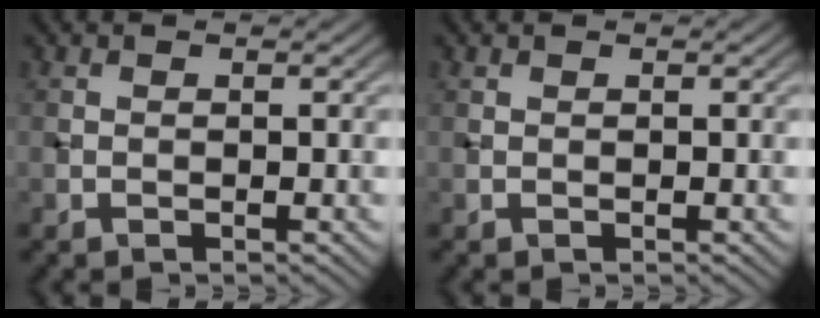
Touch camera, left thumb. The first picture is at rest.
{"total": 0.0}